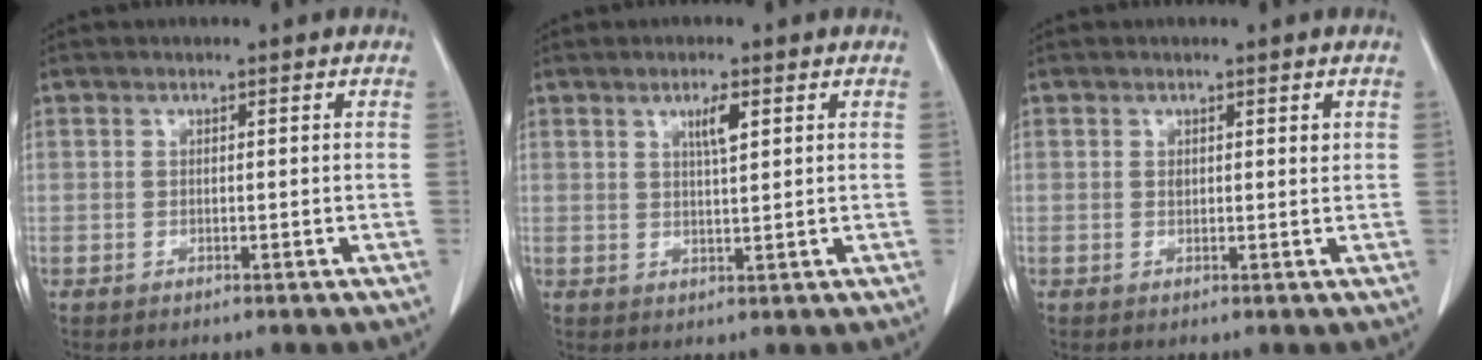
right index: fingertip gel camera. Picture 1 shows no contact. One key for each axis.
{"total": 3.0, "fx": 1.4, "fy": 0.3, "fz": 2.6, "tx": -0.045, "ty": -0.001, "tz": 0.023}
{"total": 1.2, "fx": 0.4, "fy": 0.6, "fz": 1.0, "tx": -0.019, "ty": 0.002, "tz": 0.008}